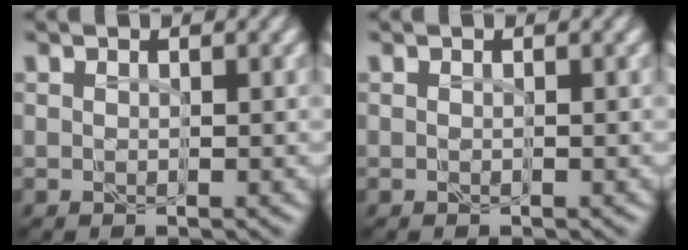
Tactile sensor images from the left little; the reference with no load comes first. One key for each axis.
{"total": 0.0}